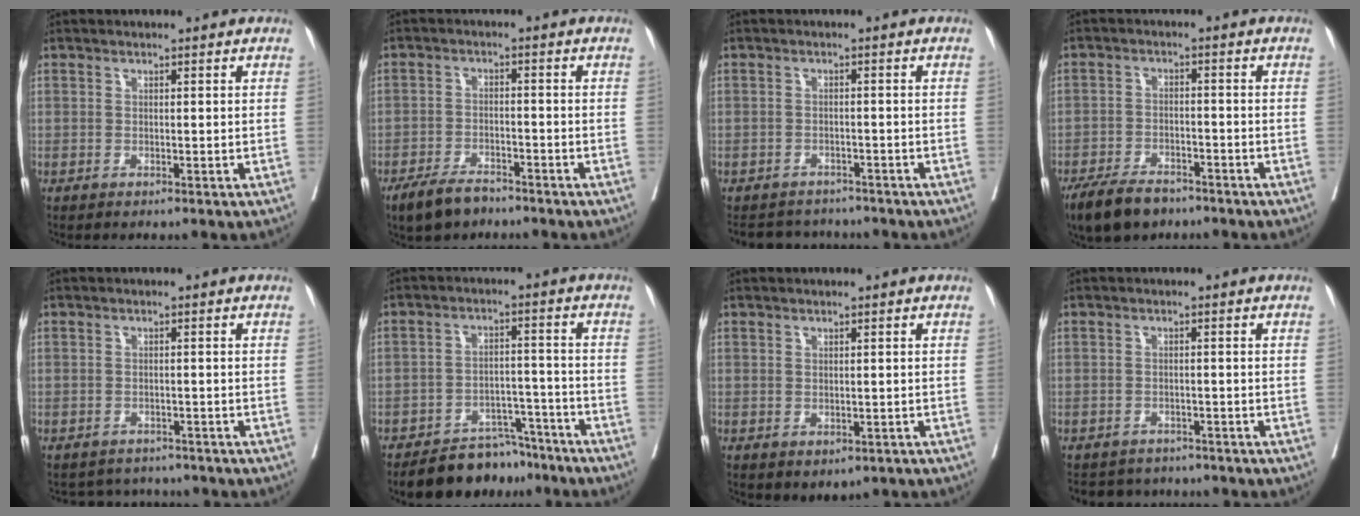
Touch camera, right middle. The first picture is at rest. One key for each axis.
{"total": 5.8, "fx": -4.6, "fy": 2.3, "fz": 2.7, "tx": -0.054, "ty": -0.006, "tz": -0.080}
{"total": 7.0, "fx": -6.6, "fy": 2.2, "fz": 0.7, "tx": -0.009, "ty": 0.005, "tz": -0.087}
{"total": 8.0, "fx": -6.2, "fy": 3.5, "fz": 3.7, "tx": -0.065, "ty": -0.007, "tz": -0.107}
{"total": 4.6, "fx": -4.2, "fy": 1.6, "fz": -0.3, "tx": 0.007, "ty": 0.008, "tz": -0.056}
{"total": 9.0, "fx": -8.1, "fy": 3.5, "fz": 1.8, "tx": -0.009, "ty": 0.020, "tz": -0.127}
{"total": 2.1, "fx": -0.7, "fy": 1.5, "fz": 1.2, "tx": -0.010, "ty": -0.003, "tz": 0.004}
{"total": 5.8, "fx": -5.4, "fy": 2.2, "fz": 0.2, "tx": 0.000, "ty": 0.004, "tz": -0.070}